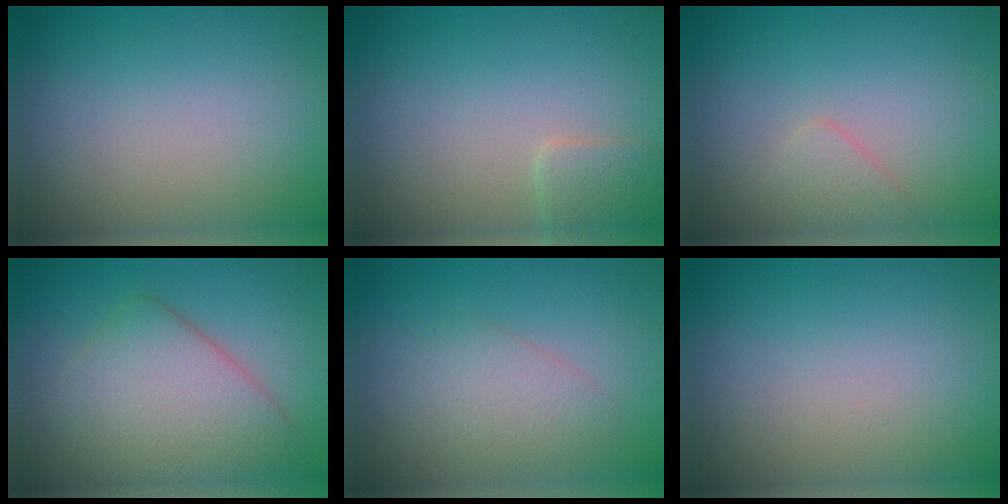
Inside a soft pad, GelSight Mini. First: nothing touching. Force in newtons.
{"total": 1.6, "press": 1.6, "slide": 0.1}
{"total": 1.2, "press": 1.2, "slide": 0.1}
{"total": 6.3, "press": 6.3, "slide": 0.2}
{"total": 2.2, "press": 2.2, "slide": 0.0}
{"total": 0.0}